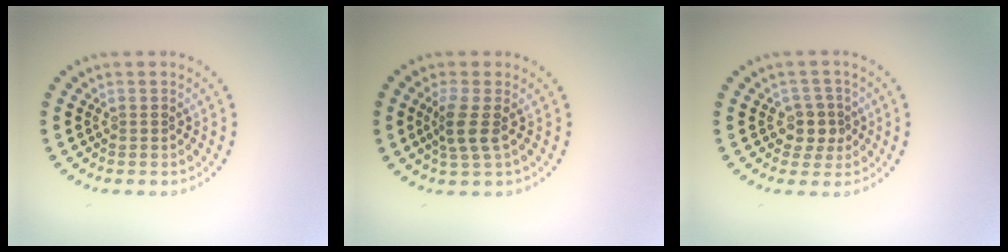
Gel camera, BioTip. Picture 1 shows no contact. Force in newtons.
{"total": 2.5, "press": 1.9, "slide": 1.6}
{"total": 2.4, "press": 2.1, "slide": 1.2}